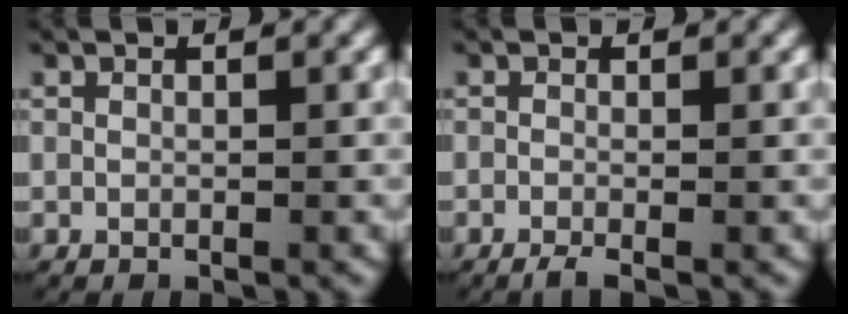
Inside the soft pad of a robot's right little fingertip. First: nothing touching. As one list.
[{"total": 1.6, "force": [-1.3, 0.2, 0.9], "torque": [-0.019, -0.008, -0.019]}]